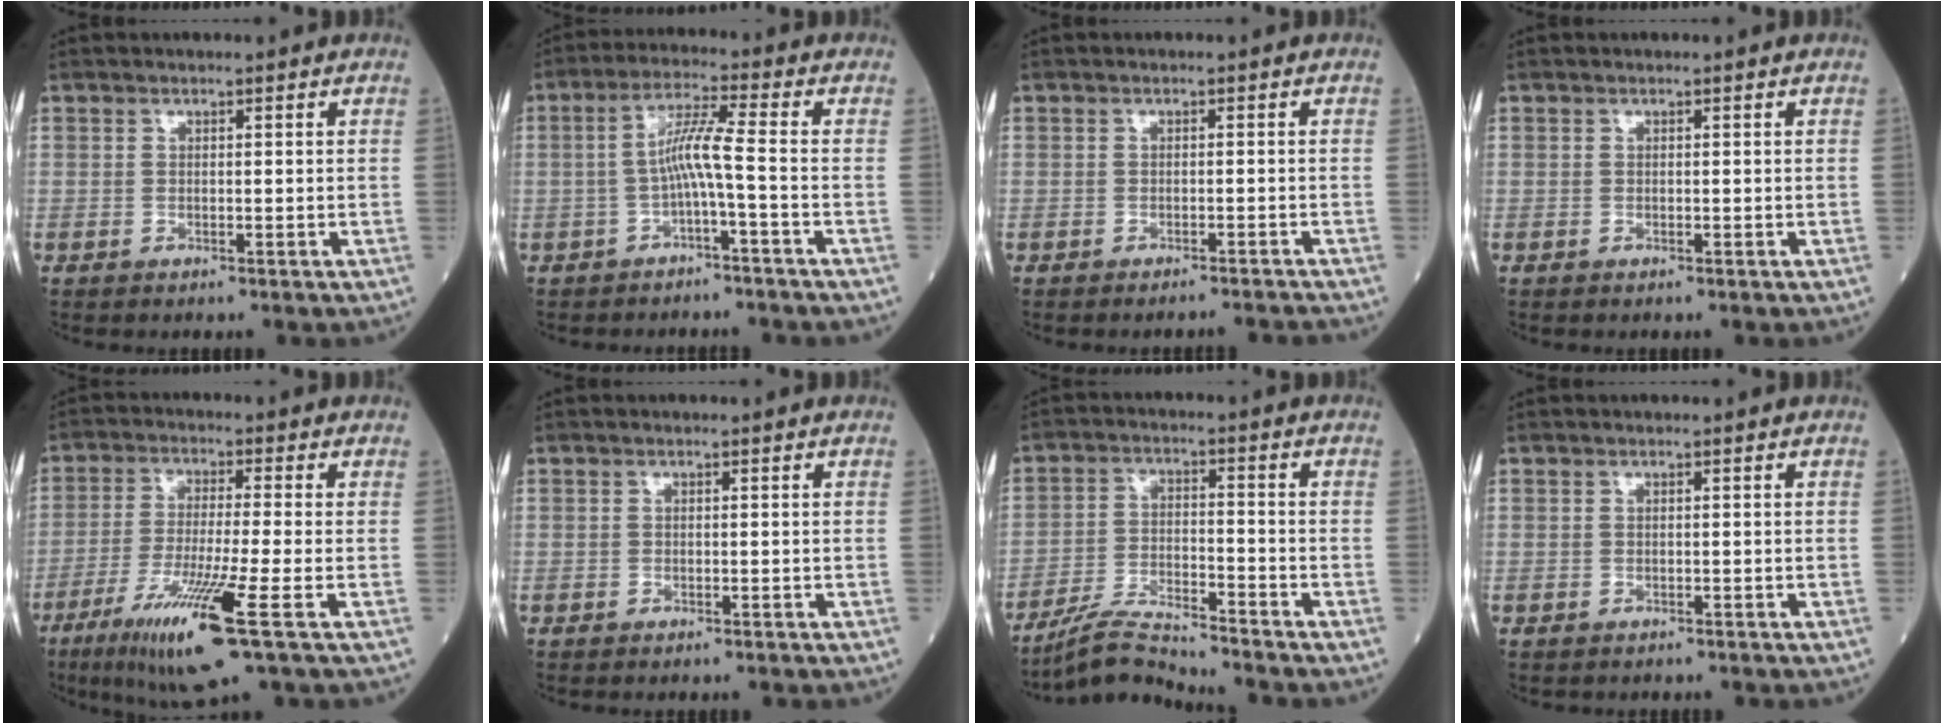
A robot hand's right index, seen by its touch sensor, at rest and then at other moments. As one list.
[{"total": 5.4, "force": [-1.4, -0.7, 5.2], "torque": [-0.101, 0.018, -0.026]}, {"total": 3.7, "force": [-3.7, -0.4, 0.4], "torque": [0.000, -0.009, -0.044]}, {"total": 0.0}, {"total": 12.5, "force": [-6.0, -0.5, 10.9], "torque": [-0.213, -0.036, -0.106]}, {"total": 0.0}, {"total": 7.6, "force": [-7.4, -0.7, 1.5], "torque": [-0.030, -0.012, -0.136]}, {"total": 0.6, "force": [-0.5, 0.3, 0.1], "torque": [-0.009, 0.001, -0.006]}]